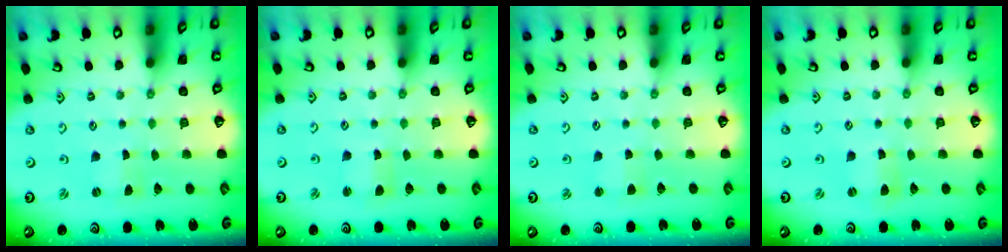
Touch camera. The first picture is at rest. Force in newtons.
{"total": 1.8, "press": 1.7, "slide": 0.4}
{"total": 3.0, "press": 3.0, "slide": 0.3}
{"total": 1.1, "press": 1.1, "slide": 0.1}